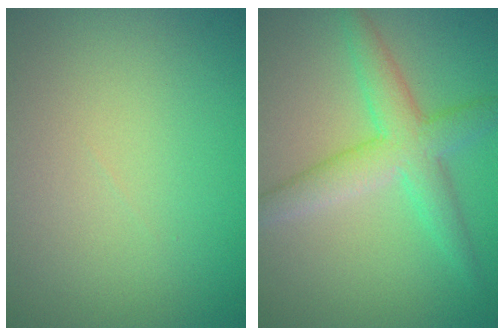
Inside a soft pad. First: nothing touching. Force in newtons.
{"total": 4.7, "press": 4.7, "slide": 0.1}